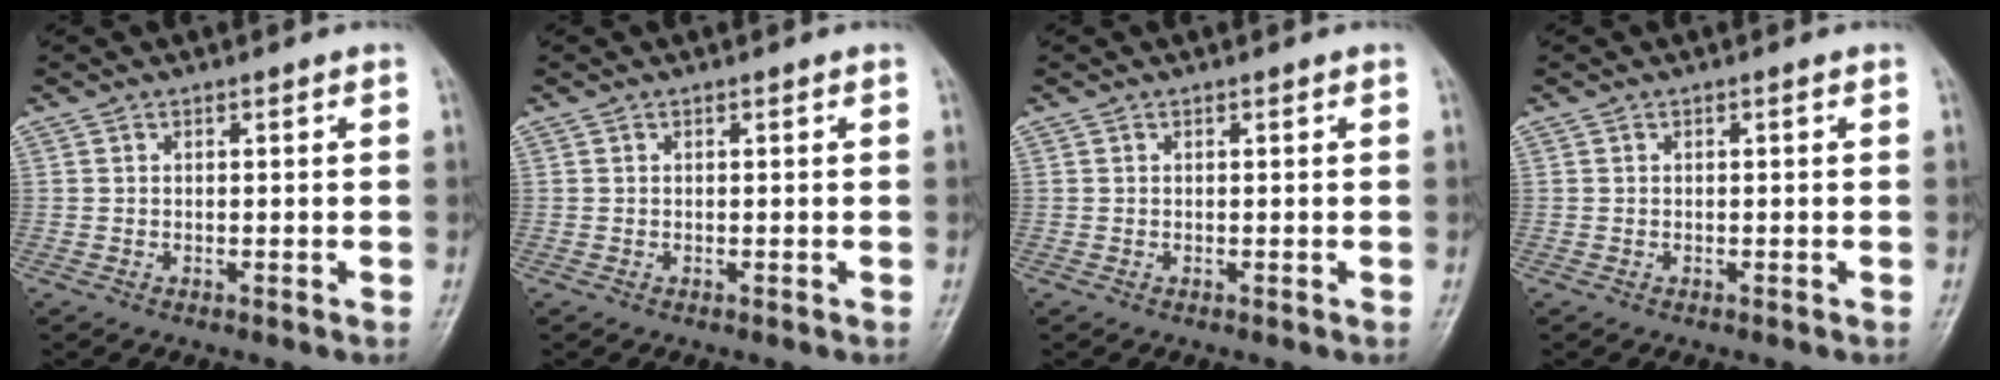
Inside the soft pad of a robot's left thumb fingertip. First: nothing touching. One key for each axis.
{"total": 0.0}
{"total": 0.0}
{"total": 0.0}